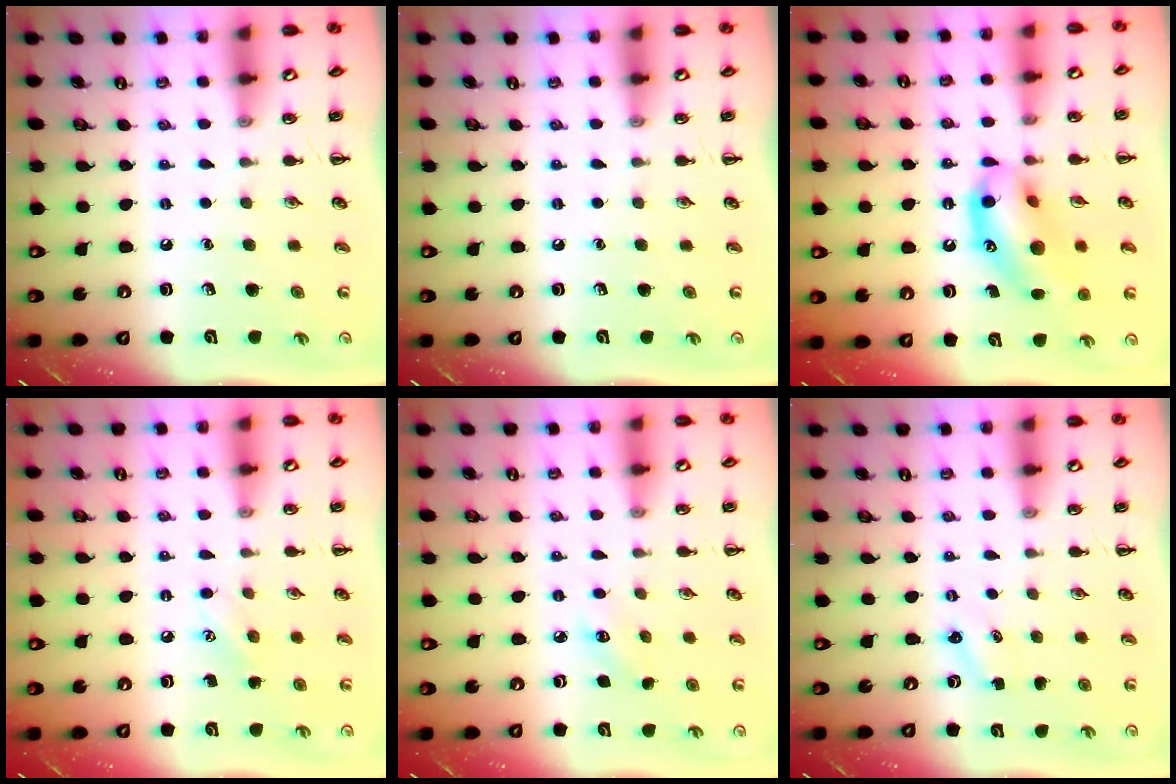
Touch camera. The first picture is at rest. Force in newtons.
{"total": 0.0}
{"total": 15.1, "press": 14.7, "slide": 3.3}
{"total": 5.5, "press": 5.3, "slide": 1.3}
{"total": 3.5, "press": 3.4, "slide": 0.9}
{"total": 1.6, "press": 1.5, "slide": 0.5}